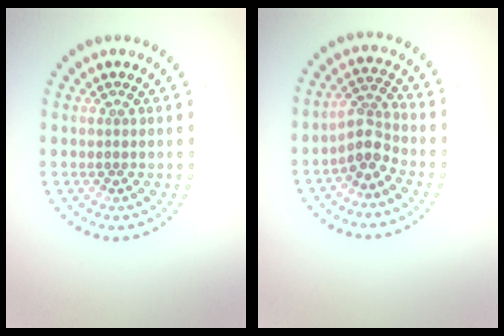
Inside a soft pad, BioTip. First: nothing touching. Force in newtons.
{"total": 2.7, "press": 2.2, "slide": 1.6}